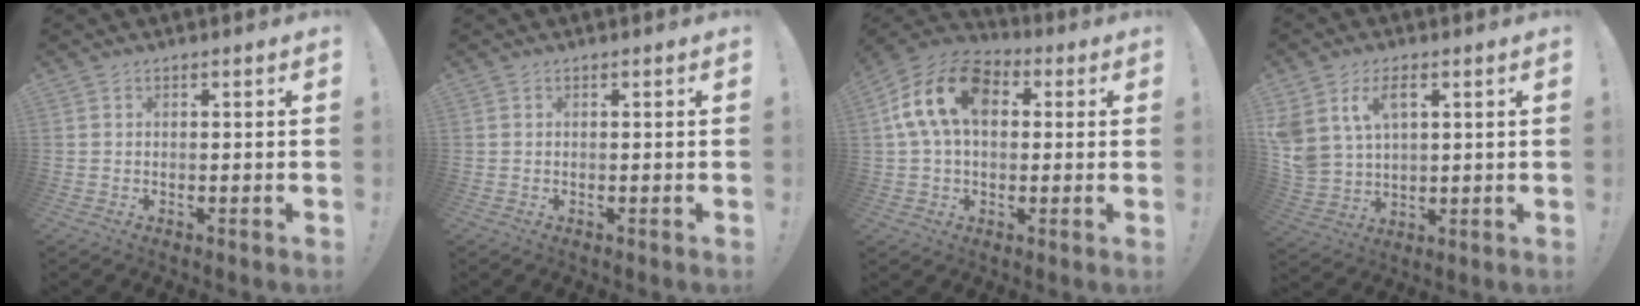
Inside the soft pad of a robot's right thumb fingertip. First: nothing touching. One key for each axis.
{"total": 0.0}
{"total": 16.8, "fx": 4.1, "fy": 10.9, "fz": 12.1, "tx": -0.218, "ty": 0.011, "tz": 0.074}
{"total": 9.9, "fx": 4.6, "fy": 6.7, "fz": 5.8, "tx": -0.116, "ty": -0.018, "tz": 0.090}